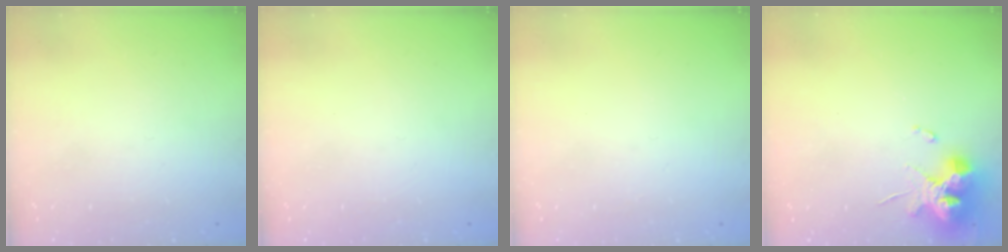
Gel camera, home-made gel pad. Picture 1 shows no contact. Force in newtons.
{"total": 0.0}
{"total": 0.0}
{"total": 14.7, "press": 14.6, "slide": 1.2}